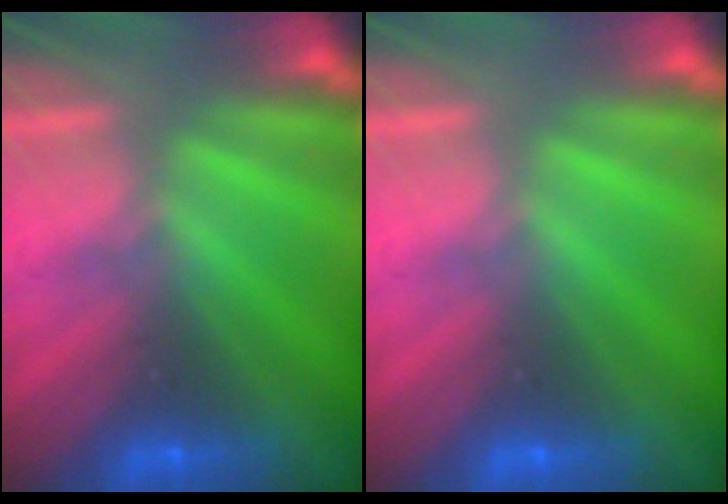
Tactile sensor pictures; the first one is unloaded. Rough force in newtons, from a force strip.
{"total": 0.0}